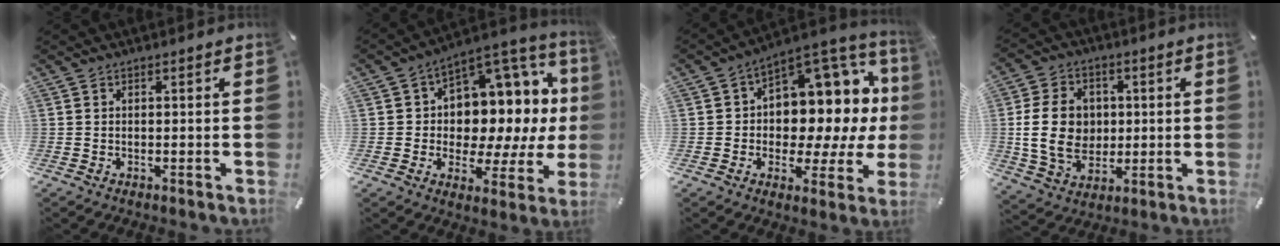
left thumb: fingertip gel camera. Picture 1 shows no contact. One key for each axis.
{"total": 11.7, "fx": 2.1, "fy": 9.4, "fz": 6.5, "tx": -0.065, "ty": -0.050, "tz": 0.040}
{"total": 12.5, "fx": 2.8, "fy": 9.5, "fz": 7.6, "tx": -0.081, "ty": -0.056, "tz": 0.049}
{"total": 13.8, "fx": 0.5, "fy": 11.1, "fz": 8.2, "tx": -0.183, "ty": 0.009, "tz": 0.008}